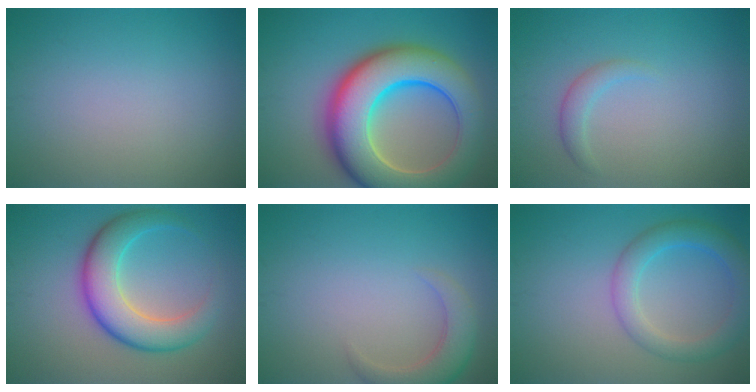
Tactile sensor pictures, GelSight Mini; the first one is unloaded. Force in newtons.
{"total": 13.0, "press": 12.9, "slide": 0.3}
{"total": 1.5, "press": 1.5, "slide": 0.2}
{"total": 6.7, "press": 6.7, "slide": 0.0}
{"total": 3.5, "press": 3.5, "slide": 0.4}
{"total": 4.2, "press": 4.2, "slide": 0.2}